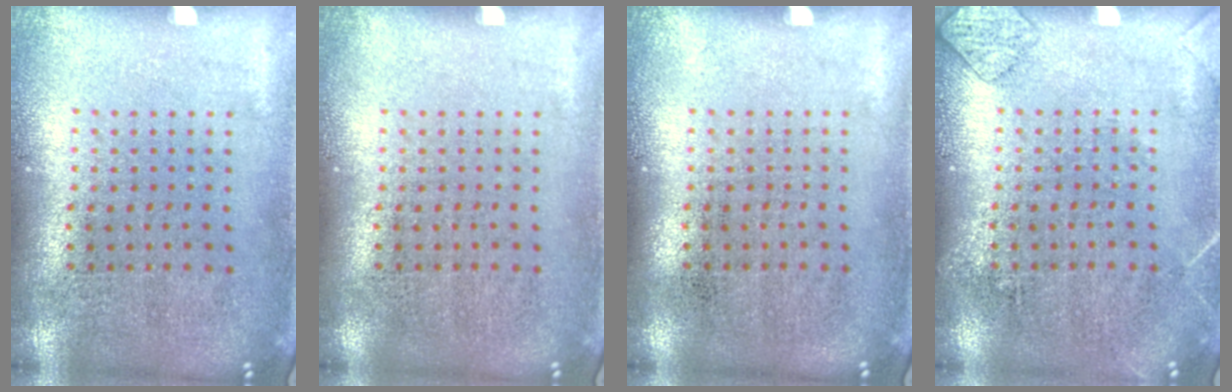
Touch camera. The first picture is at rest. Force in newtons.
{"total": 0.0}
{"total": 0.0}
{"total": 1.4, "press": 1.4, "slide": 0.1}